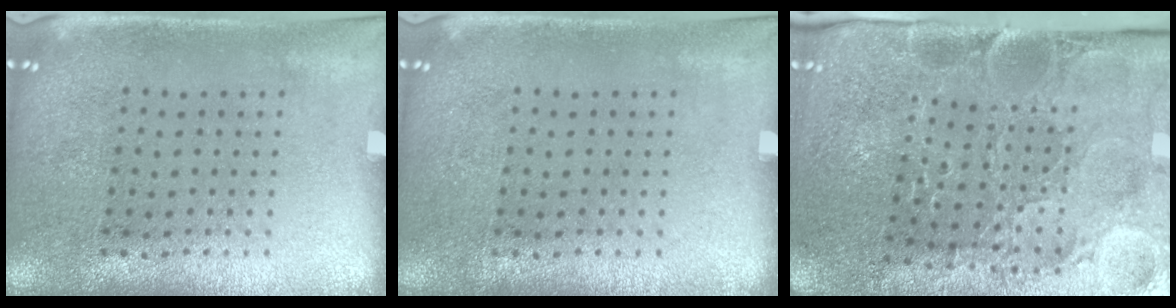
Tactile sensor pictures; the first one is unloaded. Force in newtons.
{"total": 0.0}
{"total": 3.7, "press": 3.7, "slide": 0.6}